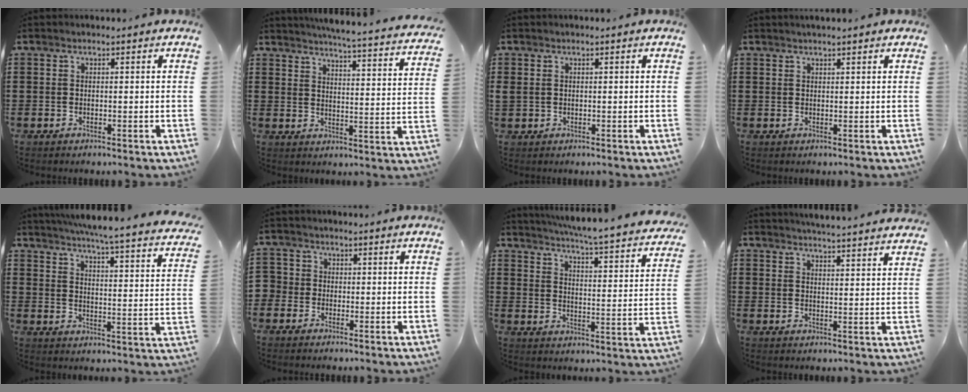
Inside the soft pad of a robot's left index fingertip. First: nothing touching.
{"total": 4.4, "force": [4.2, -0.6, 1.3], "torque": [-0.039, -0.044, 0.065]}
{"total": 0.8, "force": [0.3, 0.7, 0.3], "torque": [-0.010, 0.005, 0.004]}
{"total": 1.1, "force": [0.9, 0.0, 0.5], "torque": [-0.011, 0.000, 0.018]}
{"total": 4.7, "force": [4.1, -0.8, 2.1], "torque": [-0.063, -0.041, 0.061]}
{"total": 2.1, "force": [-0.9, 1.9, -0.1], "torque": [-0.011, 0.004, -0.023]}
{"total": 4.8, "force": [4.4, -0.8, 1.7], "torque": [-0.058, -0.043, 0.067]}
{"total": 3.8, "force": [3.7, -0.8, 0.2], "torque": [-0.017, -0.023, 0.066]}